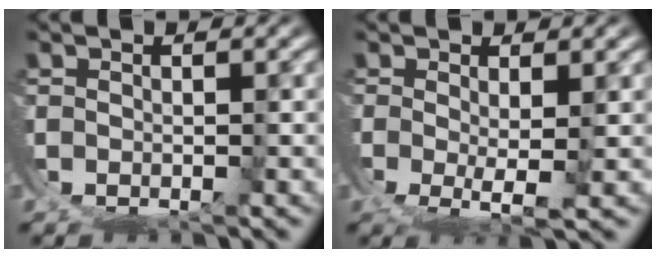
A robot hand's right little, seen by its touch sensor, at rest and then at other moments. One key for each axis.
{"total": 2.5, "fx": -0.5, "fy": -0.3, "fz": 2.4, "tx": -0.042, "ty": -0.029, "tz": 0.003}